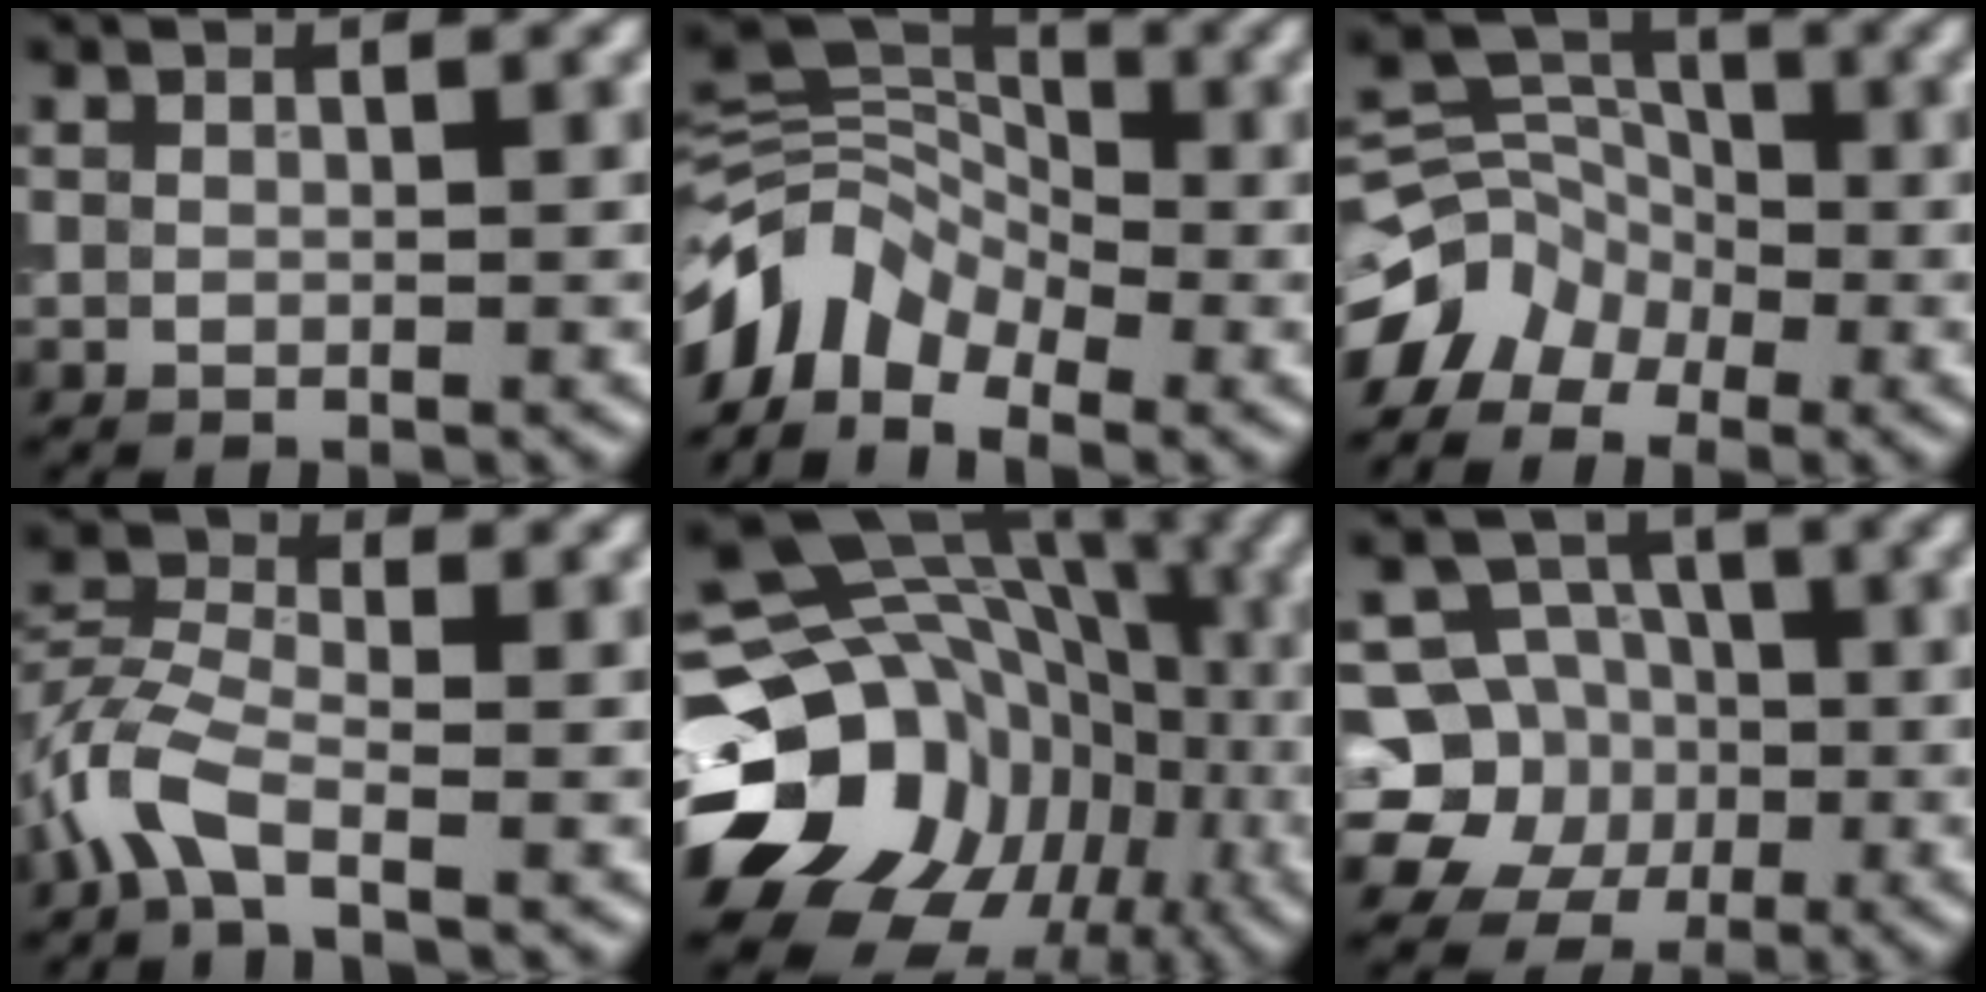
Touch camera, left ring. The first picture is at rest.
{"total": 7.0, "force": [-3.7, 4.6, 3.7], "torque": [-0.066, 0.010, -0.090]}
{"total": 5.3, "force": [-3.1, 3.9, 1.8], "torque": [-0.022, 0.007, -0.066]}
{"total": 4.2, "force": [-2.3, 1.9, 2.9], "torque": [-0.065, 0.008, -0.060]}
{"total": 18.9, "force": [-5.1, 15.6, 9.4], "torque": [-0.165, -0.007, -0.084]}
{"total": 8.9, "force": [-1.2, 8.4, 2.6], "torque": [-0.039, 0.024, -0.061]}